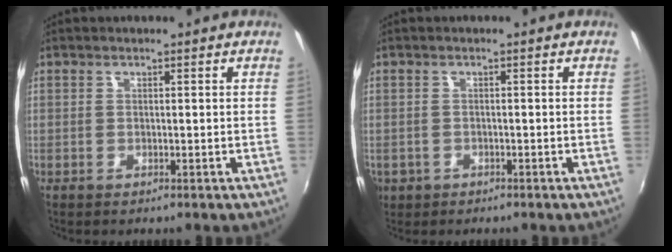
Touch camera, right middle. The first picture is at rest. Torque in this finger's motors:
{"motor_torque": [-0.01, -0.10, 0.00, 0.01]}